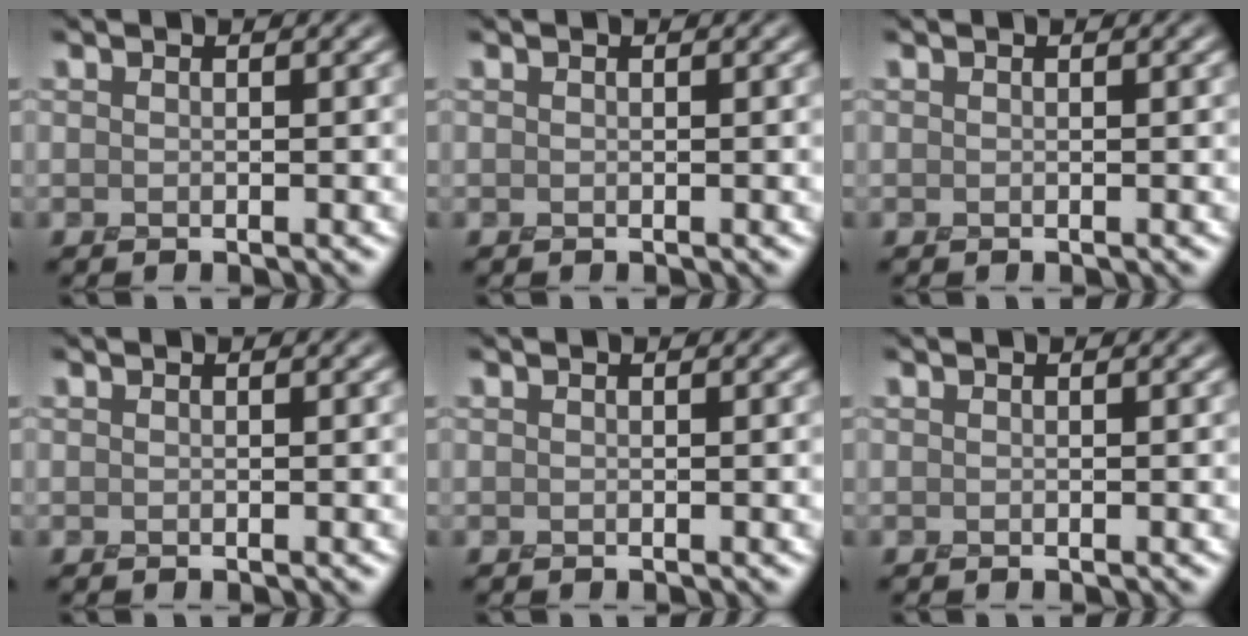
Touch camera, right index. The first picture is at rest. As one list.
[{"total": 0.0}, {"total": 0.0}, {"total": 0.0}, {"total": 0.0}, {"total": 0.0}]